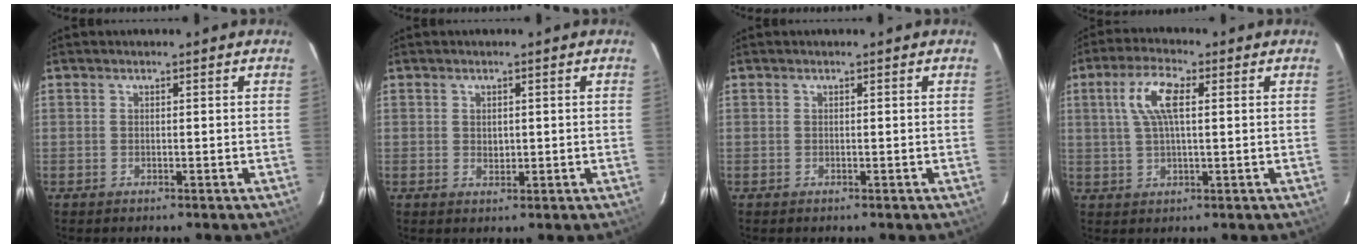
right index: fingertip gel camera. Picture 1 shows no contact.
{"total": 1.5, "force": [0.2, 1.3, 0.8], "torque": [-0.013, -0.001, 0.006]}
{"total": 0.0}
{"total": 7.4, "force": [2.0, 2.5, 6.7], "torque": [-0.136, 0.016, 0.039]}